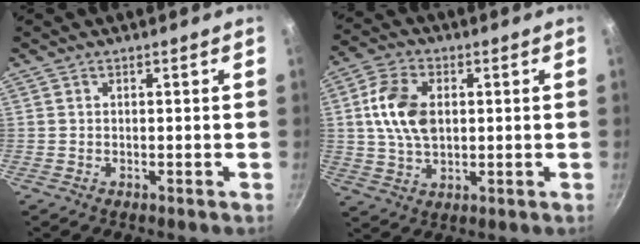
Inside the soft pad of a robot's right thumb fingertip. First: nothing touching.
{"total": 10.7, "force": [1.5, 7.0, 8.0], "torque": [-0.138, 0.008, 0.024]}